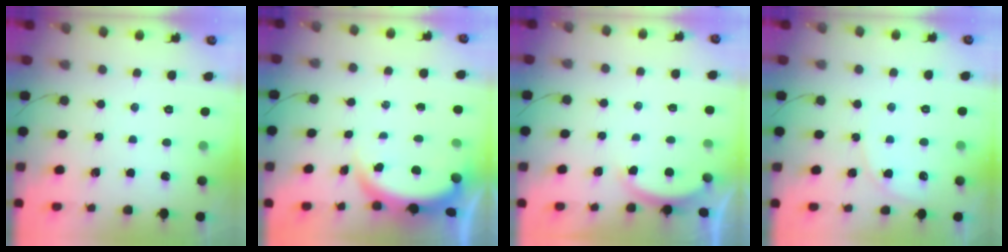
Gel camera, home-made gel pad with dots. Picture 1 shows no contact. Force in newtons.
{"total": 3.8, "press": 3.8, "slide": 0.1}
{"total": 1.9, "press": 1.8, "slide": 0.5}
{"total": 5.2, "press": 5.2, "slide": 0.3}